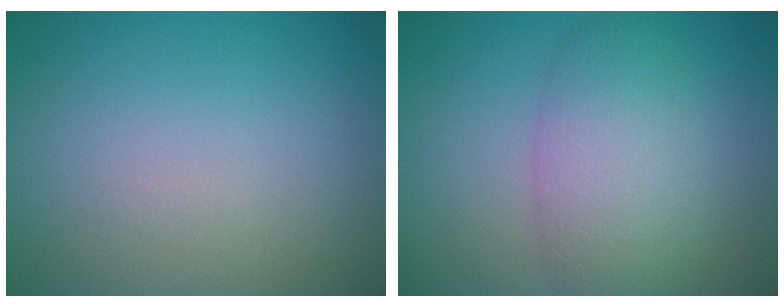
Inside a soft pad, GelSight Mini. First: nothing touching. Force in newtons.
{"total": 5.7, "press": 5.7, "slide": 0.3}